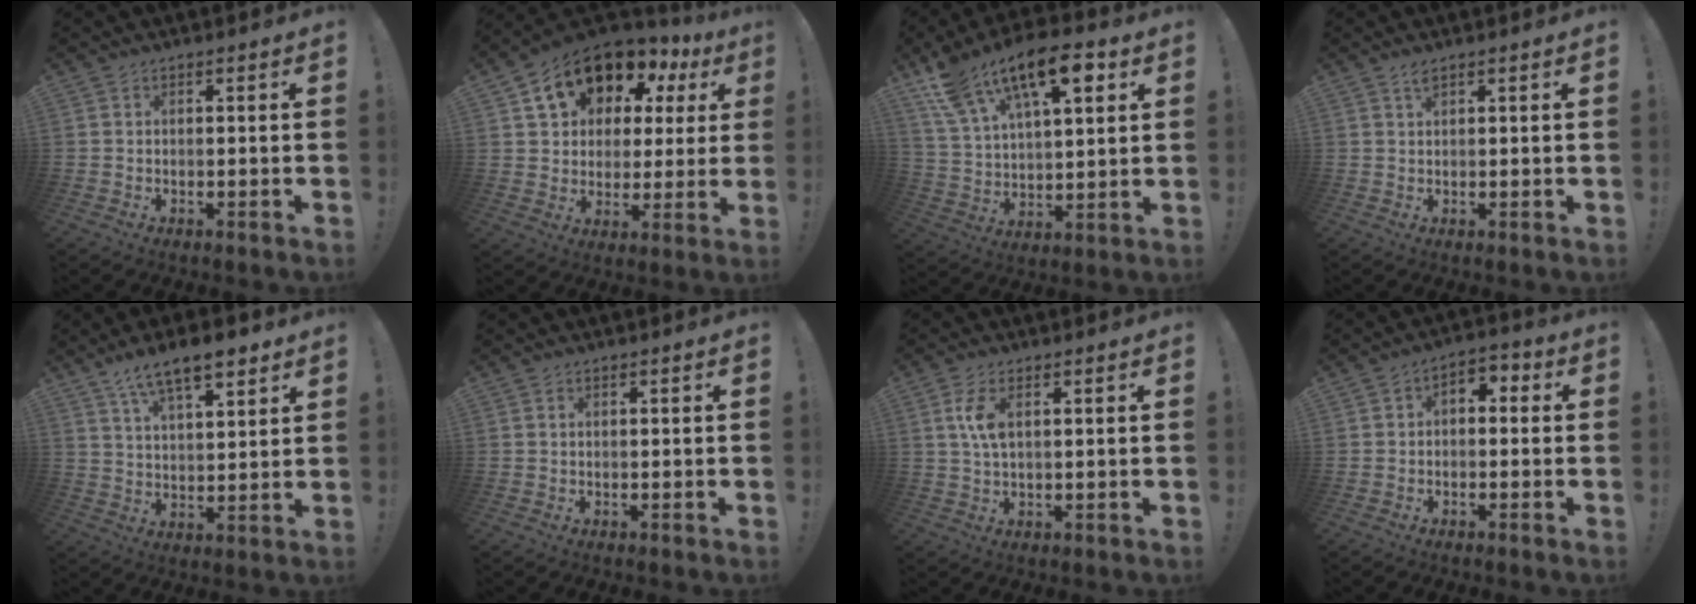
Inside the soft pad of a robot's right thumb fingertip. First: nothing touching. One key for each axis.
{"total": 14.0, "fx": 8.6, "fy": 9.0, "fz": 6.4, "tx": -0.106, "ty": -0.056, "tz": 0.160}
{"total": 18.3, "fx": 10.6, "fy": 9.0, "fz": 11.8, "tx": -0.203, "ty": -0.047, "tz": 0.188}
{"total": 1.8, "fx": 1.5, "fy": 0.5, "fz": 0.8, "tx": -0.004, "ty": -0.005, "tz": 0.024}
{"total": 11.4, "fx": 7.7, "fy": 4.0, "fz": 7.4, "tx": -0.119, "ty": -0.035, "tz": 0.134}
{"total": 0.0}
{"total": 5.8, "fx": 1.6, "fy": 2.6, "fz": 5.0, "tx": -0.100, "ty": -0.004, "tz": 0.021}
{"total": 3.7, "fx": -1.7, "fy": 2.5, "fz": 2.1, "tx": -0.029, "ty": 0.015, "tz": -0.030}